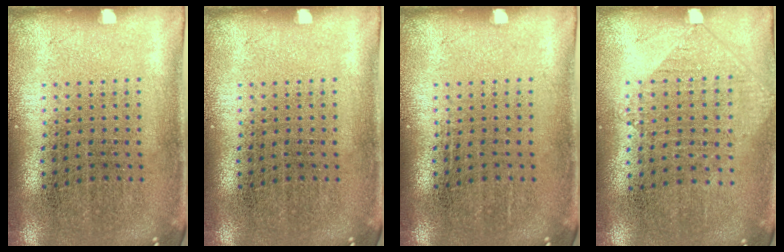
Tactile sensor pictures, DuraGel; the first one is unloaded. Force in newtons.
{"total": 0.0}
{"total": 0.0}
{"total": 1.0, "press": 0.9, "slide": 0.4}